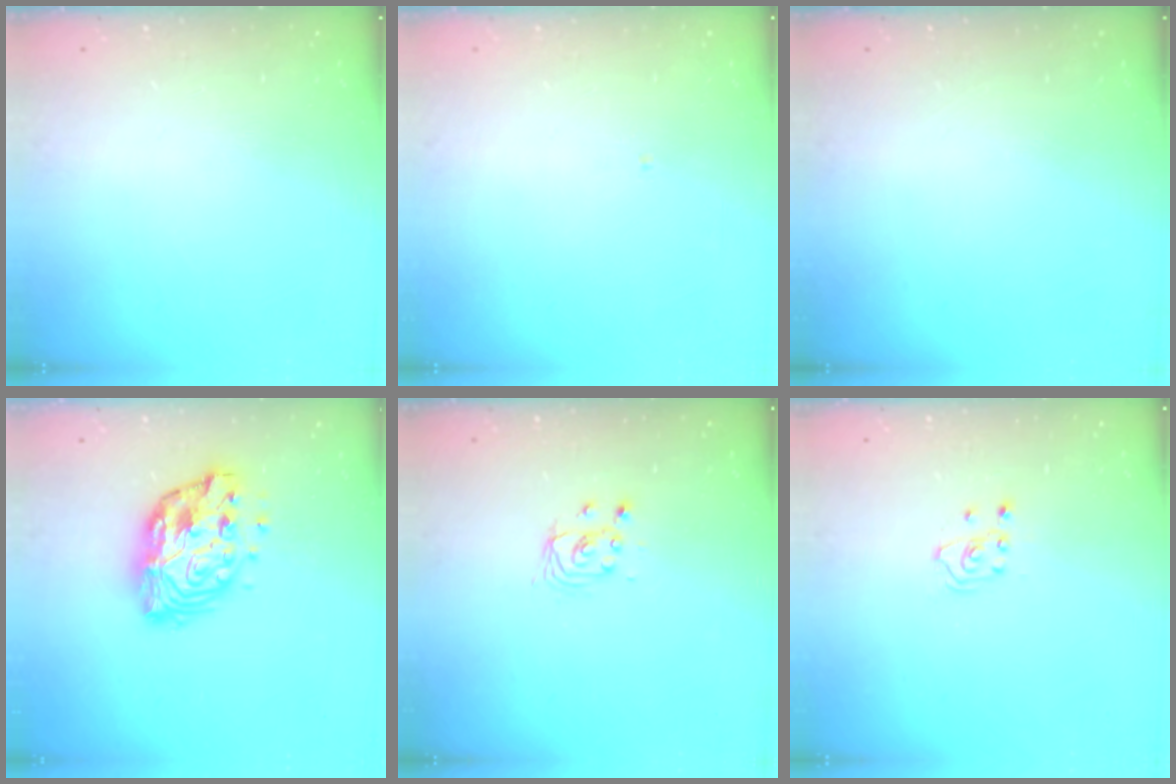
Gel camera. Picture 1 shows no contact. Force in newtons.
{"total": 0.0}
{"total": 0.0}
{"total": 14.0, "press": 13.9, "slide": 1.1}
{"total": 3.3, "press": 3.3, "slide": 0.3}
{"total": 2.5, "press": 2.4, "slide": 0.9}